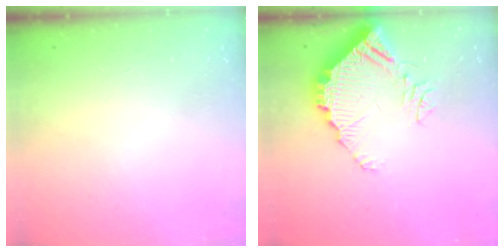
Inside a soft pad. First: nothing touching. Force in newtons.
{"total": 11.8, "press": 11.8, "slide": 0.9}